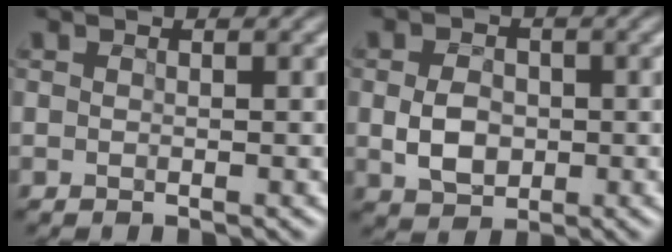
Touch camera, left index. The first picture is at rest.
{"total": 3.3, "force": [-0.5, 2.4, 2.3], "torque": [-0.050, 0.002, -0.001]}